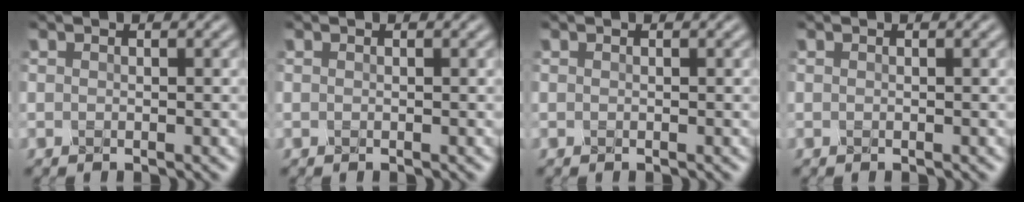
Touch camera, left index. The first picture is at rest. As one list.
[{"total": 0.0}, {"total": 0.0}, {"total": 0.0}]